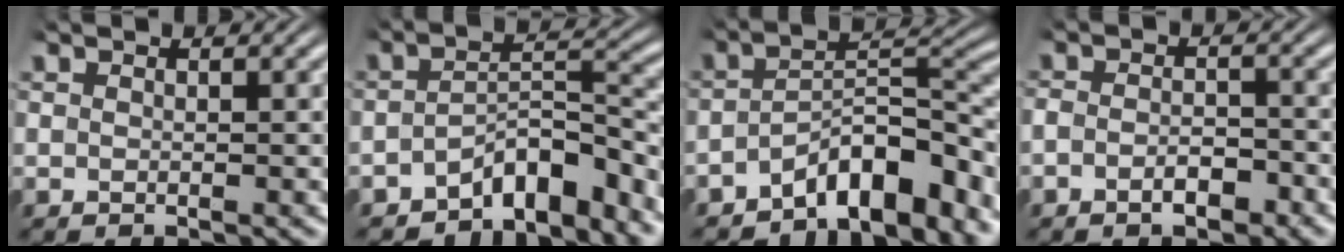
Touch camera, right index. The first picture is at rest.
{"total": 5.8, "force": [-4.3, 1.7, 3.6], "torque": [-0.045, -0.011, -0.063]}
{"total": 7.3, "force": [-4.1, 2.5, 5.5], "torque": [-0.078, -0.012, -0.061]}
{"total": 2.8, "force": [-1.8, 1.5, 1.4], "torque": [-0.025, -0.002, -0.034]}